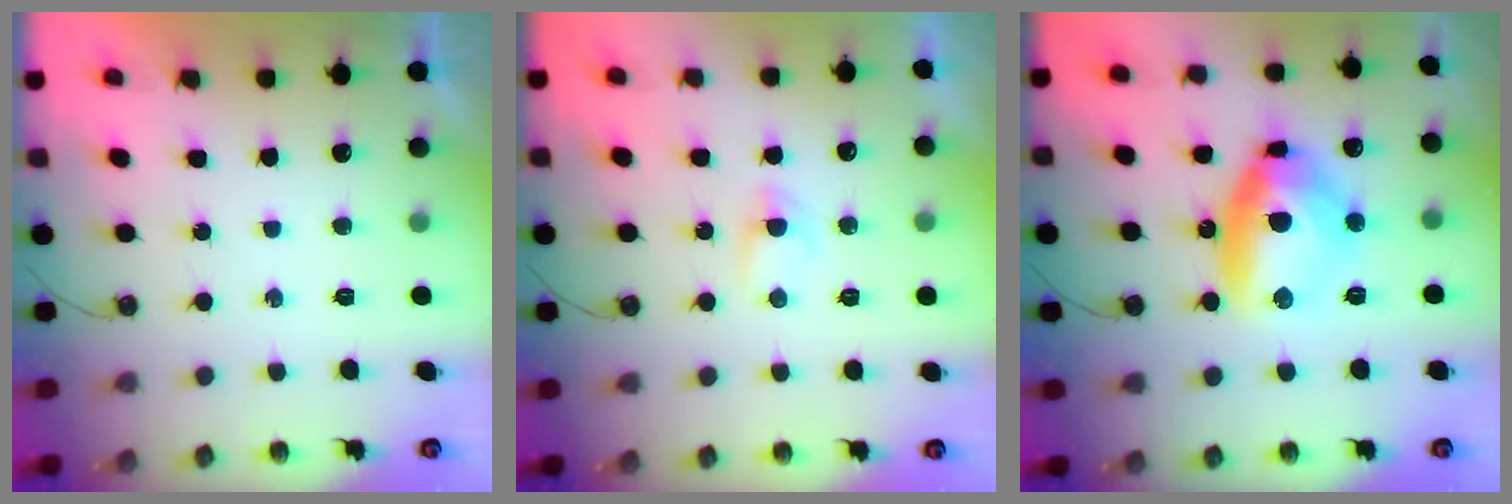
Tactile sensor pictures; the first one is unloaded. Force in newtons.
{"total": 2.5, "press": 2.5, "slide": 0.4}
{"total": 12.8, "press": 12.7, "slide": 1.8}